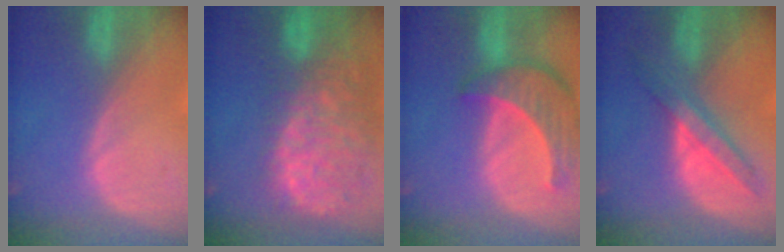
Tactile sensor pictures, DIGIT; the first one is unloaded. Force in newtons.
{"total": 13.5, "press": 11.1, "slide": 7.6}
{"total": 8.6, "press": 7.9, "slide": 3.3}
{"total": 6.2, "press": 6.1, "slide": 0.5}